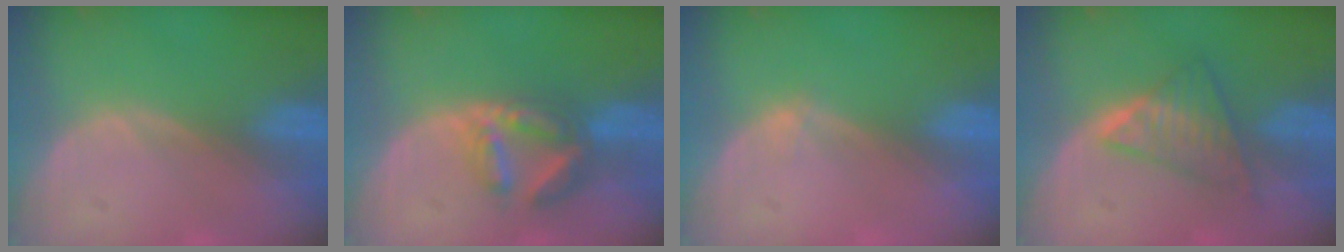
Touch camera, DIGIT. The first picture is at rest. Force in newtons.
{"total": 7.0, "press": 6.2, "slide": 3.4}
{"total": 0.8, "press": 0.6, "slide": 0.5}
{"total": 6.0, "press": 5.9, "slide": 0.6}